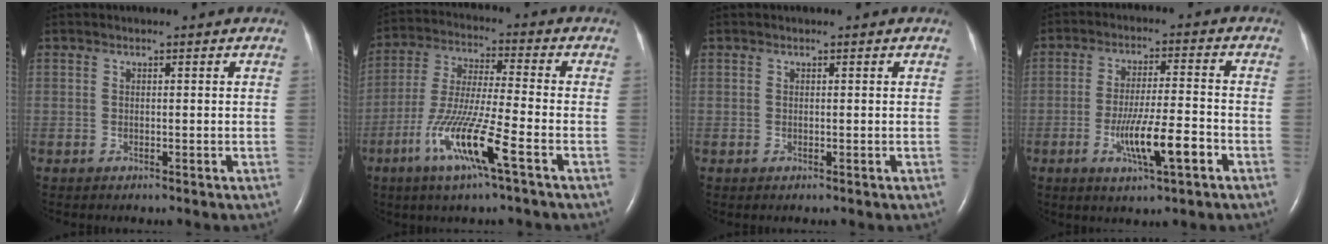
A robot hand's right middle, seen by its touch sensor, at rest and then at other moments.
{"total": 12.0, "force": [-5.6, 0.0, 10.6], "torque": [-0.218, -0.017, -0.110]}
{"total": 0.0}
{"total": 8.8, "force": [-3.6, 0.7, 8.0], "torque": [-0.146, -0.007, -0.059]}